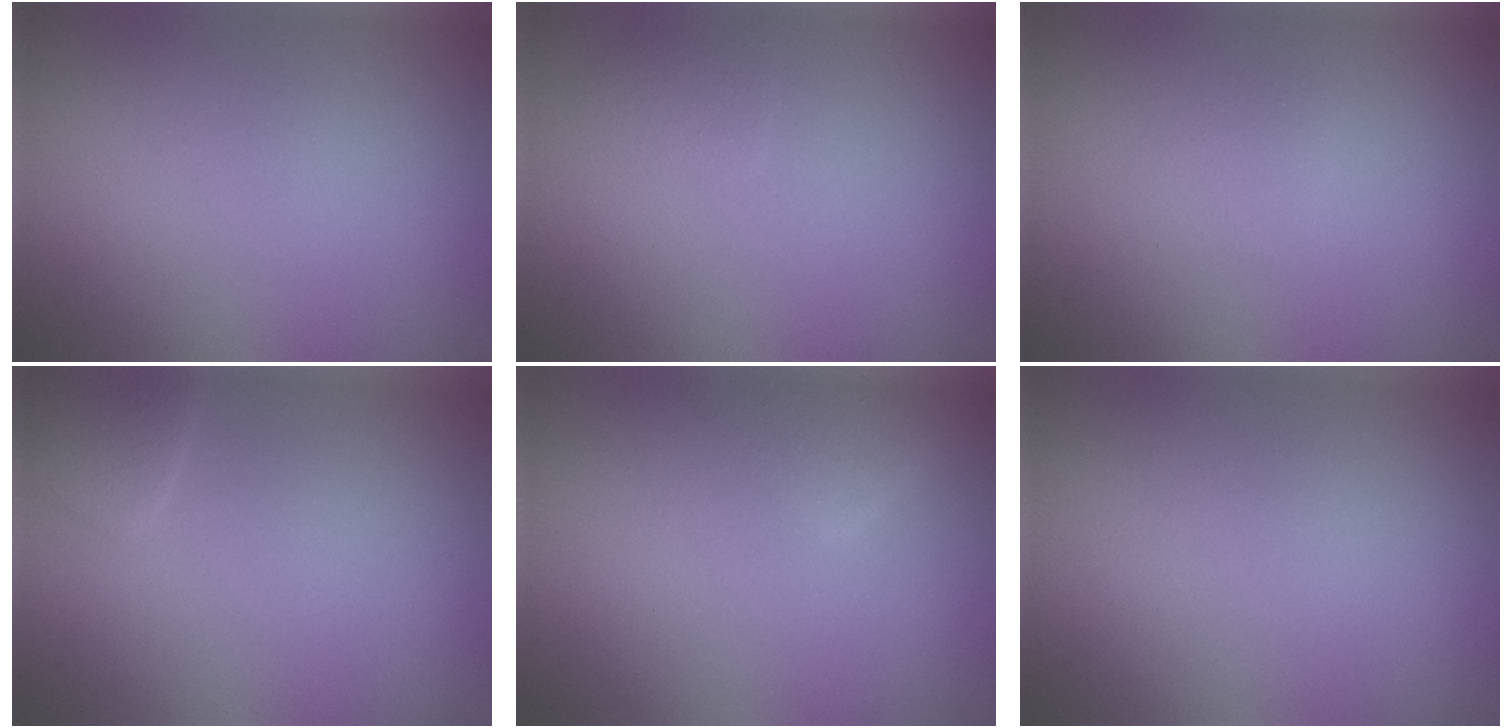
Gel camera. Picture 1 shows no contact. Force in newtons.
{"total": 1.2, "press": 1.2, "slide": 0.0}
{"total": 0.7, "press": 0.7, "slide": 0.0}
{"total": 1.4, "press": 1.4, "slide": 0.1}
{"total": 2.6, "press": 2.6, "slide": 0.2}
{"total": 0.0}